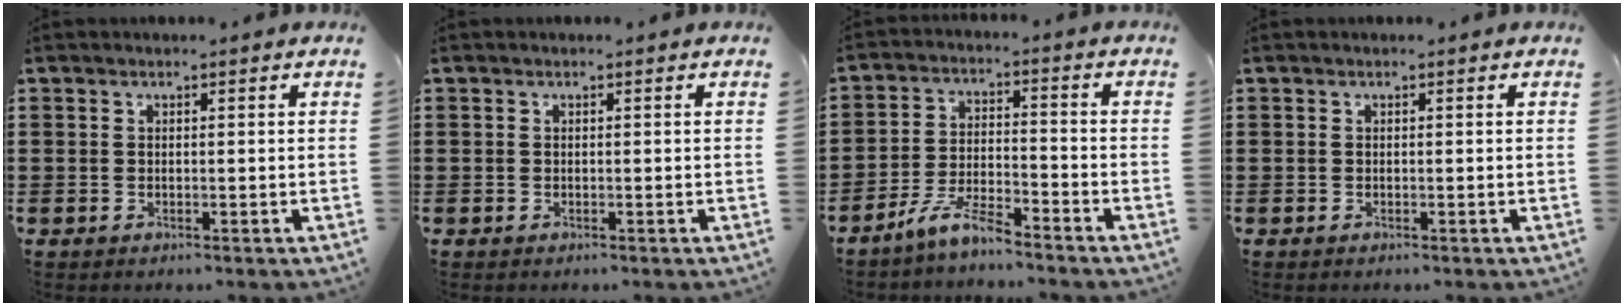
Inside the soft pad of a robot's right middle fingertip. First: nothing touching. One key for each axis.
{"total": 0.0}
{"total": 6.4, "fx": -5.6, "fy": 0.8, "fz": 3.1, "tx": -0.070, "ty": -0.003, "tz": -0.110}
{"total": 0.0}